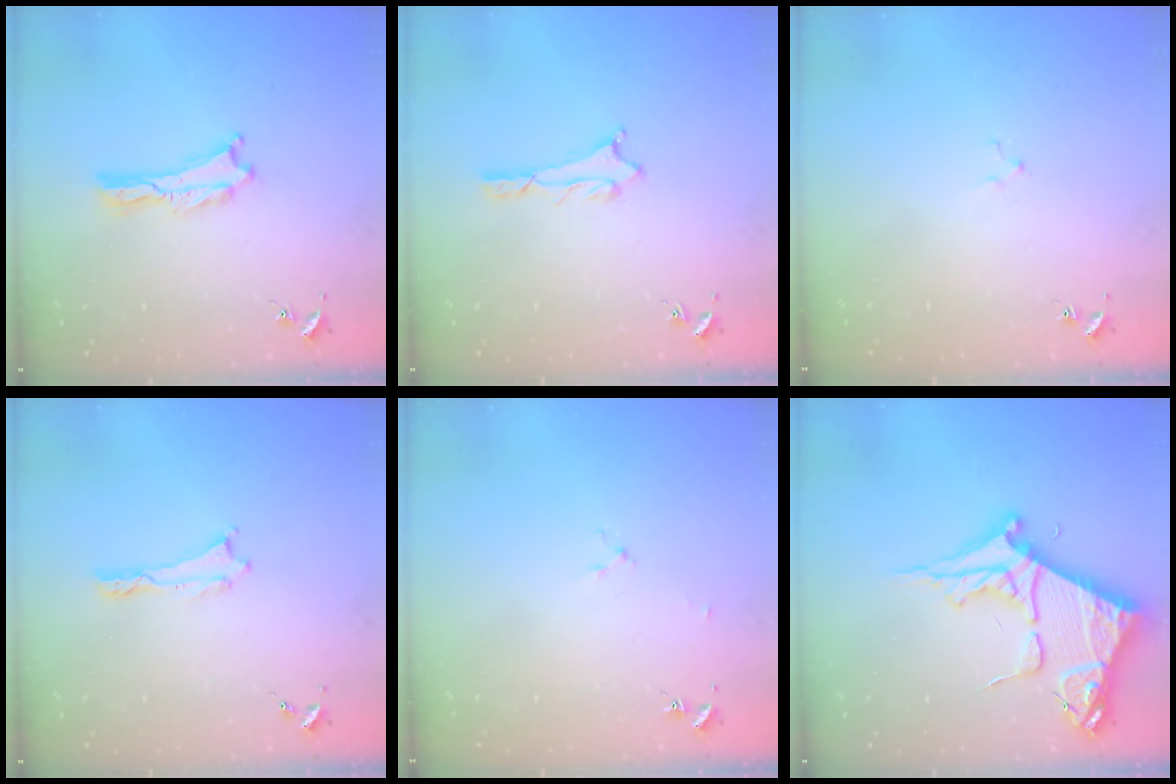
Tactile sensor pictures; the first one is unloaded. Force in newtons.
{"total": 0.7, "press": 0.7, "slide": 0.2}
{"total": 1.5, "press": 1.5, "slide": 0.2}
{"total": 0.0}
{"total": 1.6, "press": 1.6, "slide": 0.2}
{"total": 8.8, "press": 8.7, "slide": 0.9}